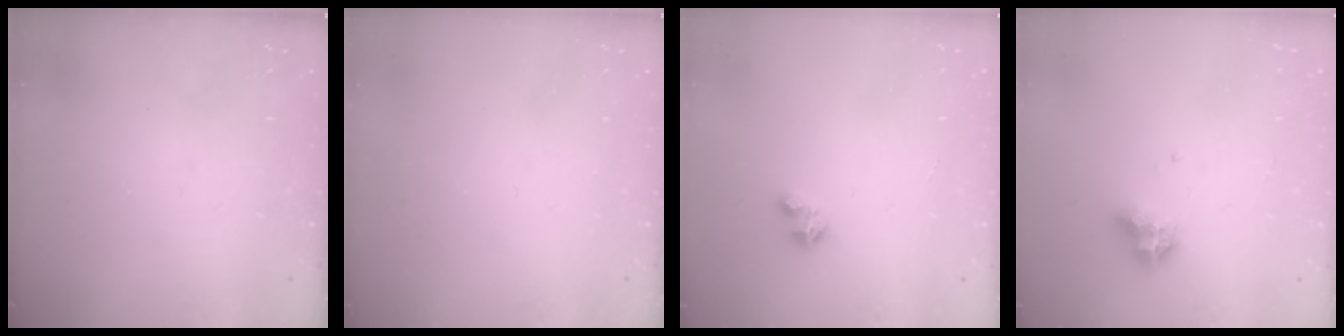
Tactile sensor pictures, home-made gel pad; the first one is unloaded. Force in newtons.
{"total": 0.0}
{"total": 2.1, "press": 2.1, "slide": 0.2}
{"total": 7.8, "press": 7.7, "slide": 1.1}